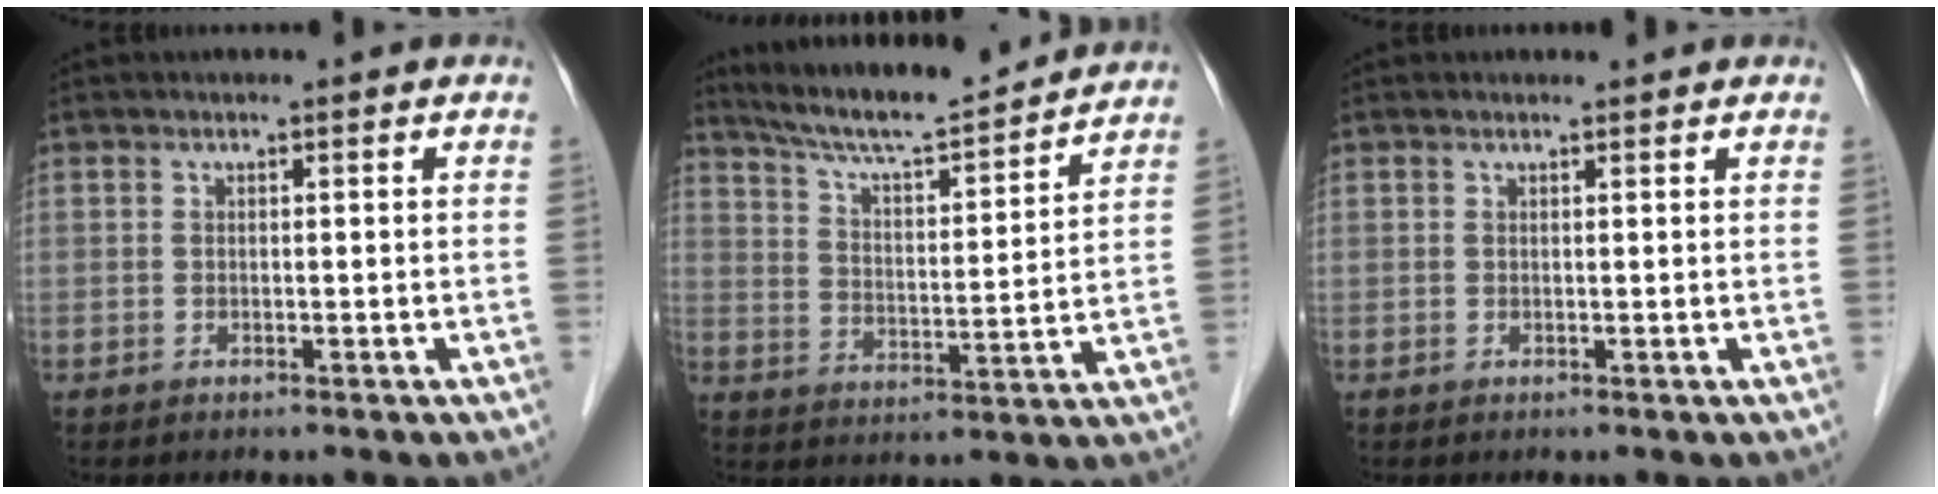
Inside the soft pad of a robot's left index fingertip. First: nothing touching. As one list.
[{"total": 16.1, "force": [14.9, 0.8, 6.1], "torque": [-0.108, 0.008, 0.231]}, {"total": 0.8, "force": [0.8, 0.1, 0.2], "torque": [-0.012, 0.007, 0.013]}]